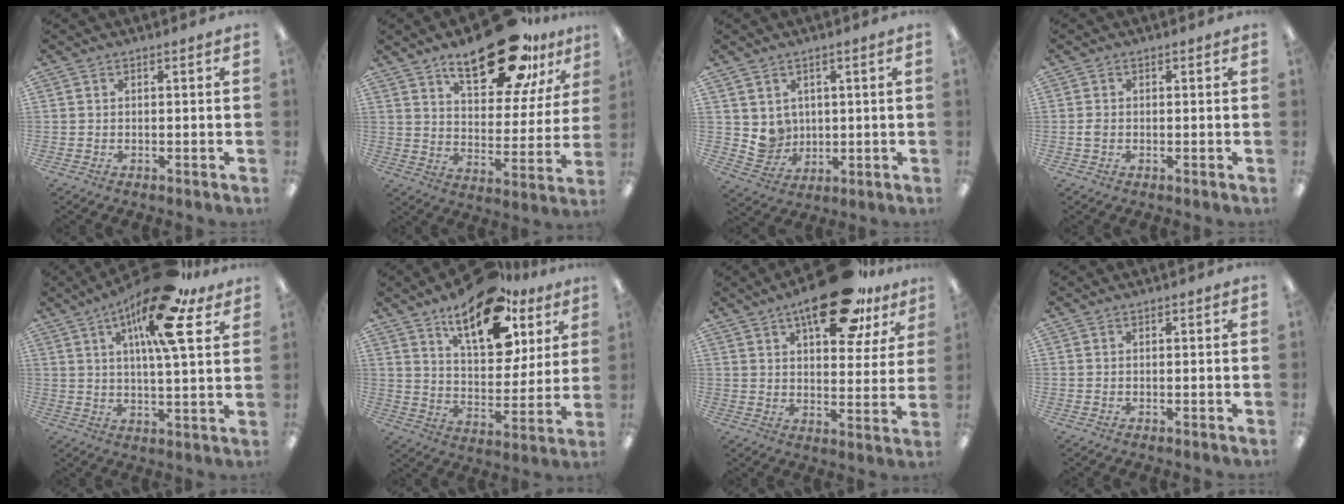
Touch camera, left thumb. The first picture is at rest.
{"total": 22.3, "force": [15.1, 8.9, 13.8], "torque": [-0.199, -0.079, 0.248]}
{"total": 5.9, "force": [2.9, 5.2, 0.2], "torque": [-0.012, -0.018, 0.061]}
{"total": 1.3, "force": [-0.2, 1.0, 0.9], "torque": [-0.017, 0.003, -0.005]}
{"total": 18.4, "force": [9.9, 4.7, 14.7], "torque": [-0.232, -0.041, 0.151]}
{"total": 17.9, "force": [11.1, 8.3, 11.3], "torque": [-0.171, -0.049, 0.188]}
{"total": 19.1, "force": [11.7, 8.2, 12.6], "torque": [-0.172, -0.053, 0.186]}
{"total": 0.0}